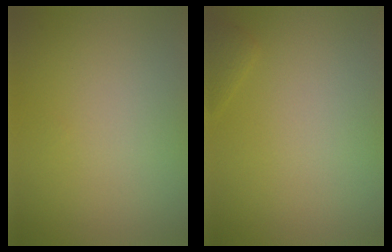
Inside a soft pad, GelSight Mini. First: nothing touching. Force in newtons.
{"total": 0.7, "press": 0.7, "slide": 0.1}